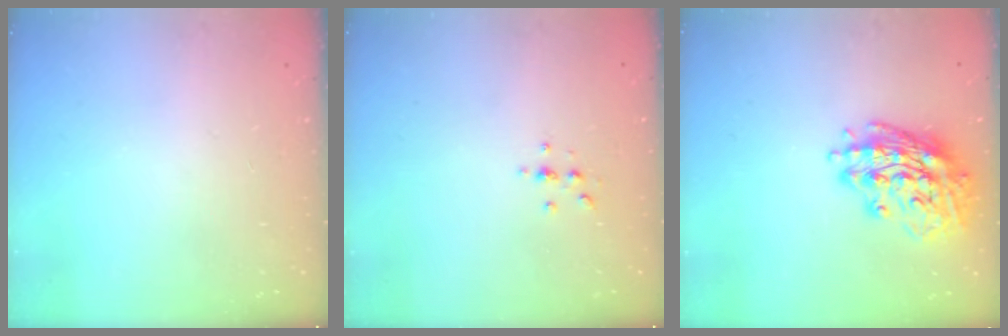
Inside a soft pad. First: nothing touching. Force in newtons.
{"total": 2.3, "press": 2.2, "slide": 0.2}
{"total": 16.4, "press": 16.2, "slide": 2.5}